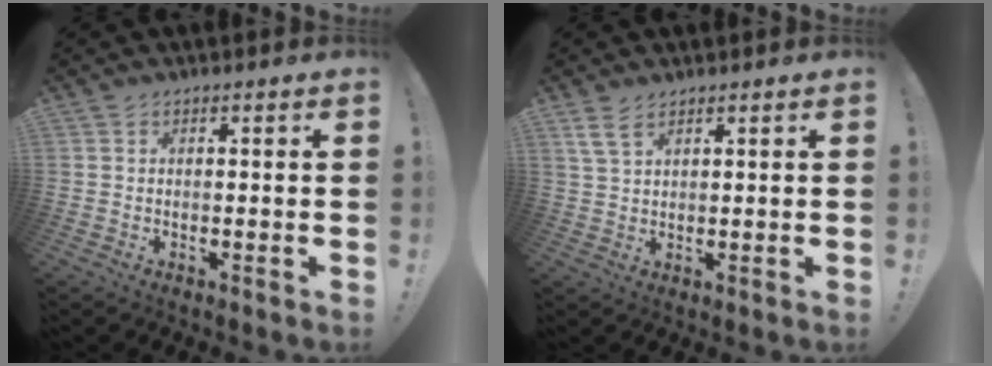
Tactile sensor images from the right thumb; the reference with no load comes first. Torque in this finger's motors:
{"motor_torque": [-0.40, 0.51, -0.12, 0.15, 0.14]}